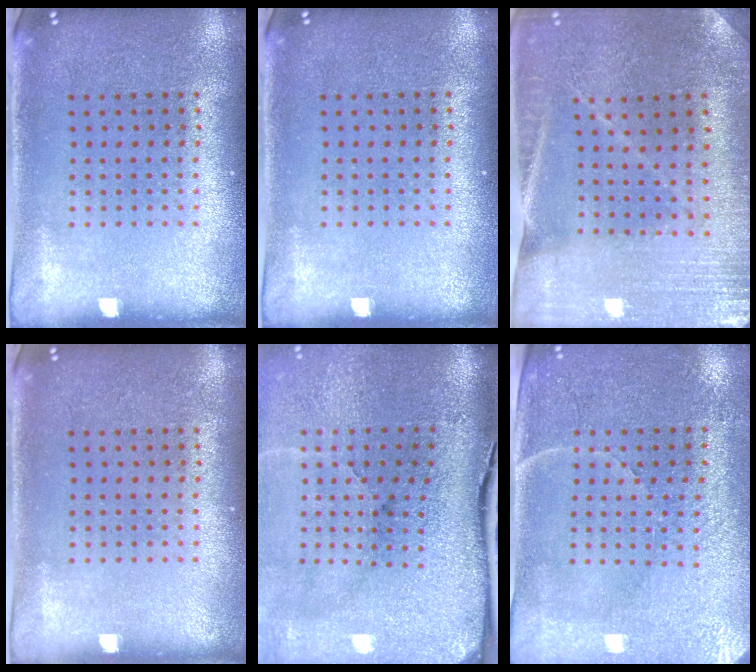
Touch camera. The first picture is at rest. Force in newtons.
{"total": 0.0}
{"total": 0.9, "press": 0.9, "slide": 0.1}
{"total": 0.0}
{"total": 5.1, "press": 4.0, "slide": 3.2}
{"total": 3.4, "press": 3.1, "slide": 1.3}